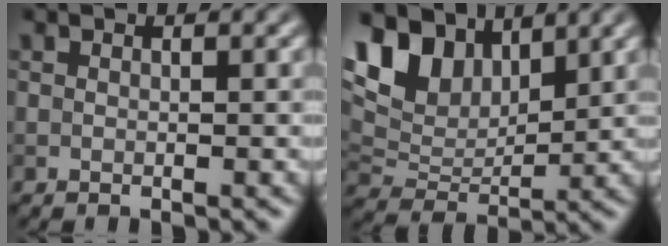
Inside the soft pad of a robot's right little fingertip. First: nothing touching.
{"total": 9.4, "force": [5.1, 5.5, 5.6], "torque": [-0.127, 0.009, 0.092]}